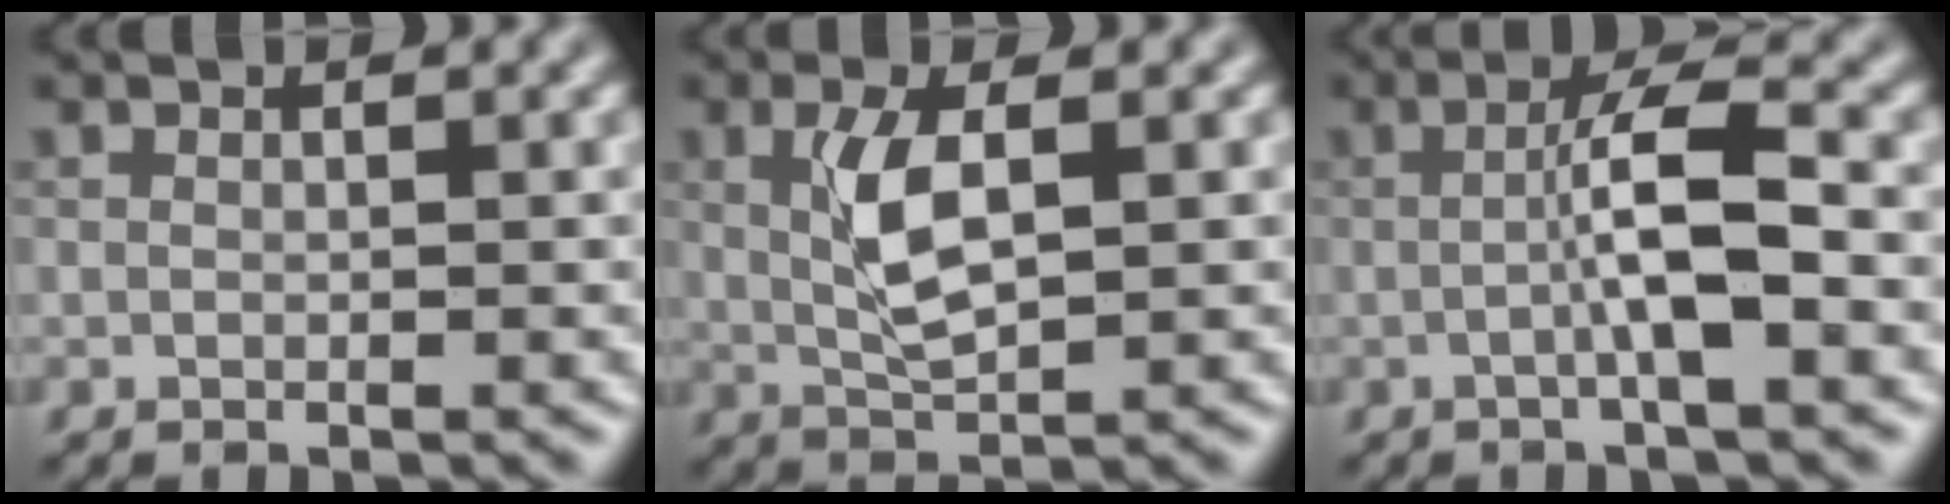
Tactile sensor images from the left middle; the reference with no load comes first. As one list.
[{"total": 3.8, "force": [0.4, 1.3, 3.5], "torque": [-0.078, 0.003, 0.013]}, {"total": 4.7, "force": [-0.4, 0.8, 4.6], "torque": [-0.081, 0.010, -0.008]}]